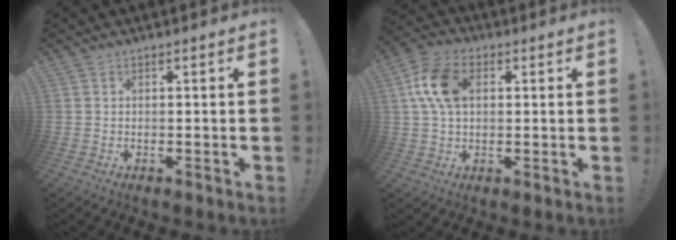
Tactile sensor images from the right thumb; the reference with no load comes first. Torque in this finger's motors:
{"motor_torque": [-0.23, 0.59, 0.07, -0.02, 0.33]}